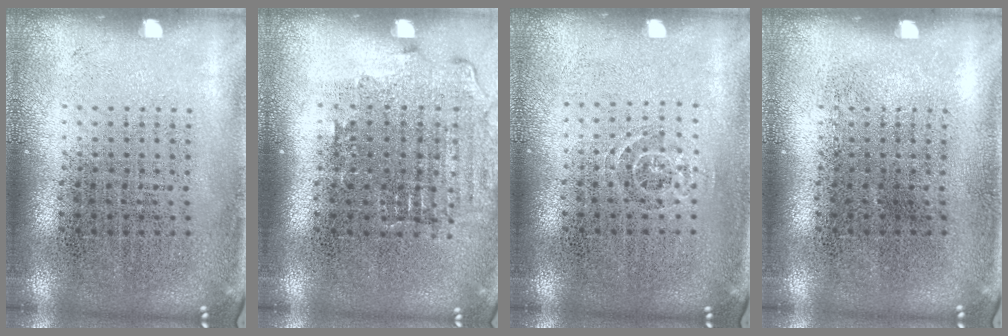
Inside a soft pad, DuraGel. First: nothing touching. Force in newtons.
{"total": 1.5, "press": 1.3, "slide": 0.7}
{"total": 0.8, "press": 0.5, "slide": 0.6}
{"total": 0.0}